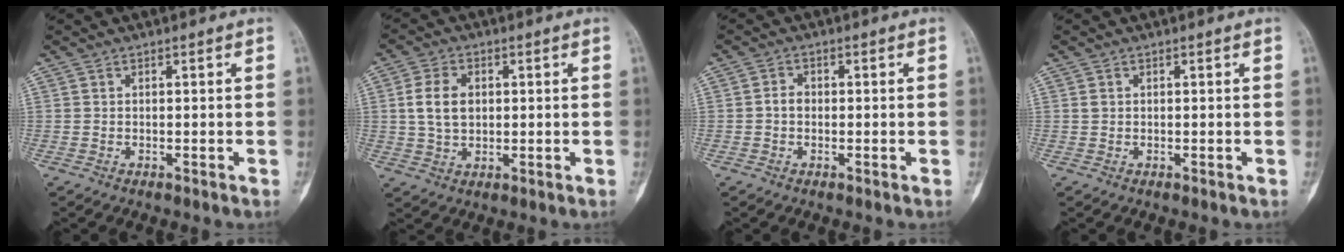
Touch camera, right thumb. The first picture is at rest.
{"total": 7.1, "force": [1.0, 4.9, 5.0], "torque": [-0.083, 0.000, 0.020]}
{"total": 2.0, "force": [-0.3, 1.5, 1.2], "torque": [-0.014, 0.008, -0.010]}
{"total": 0.6, "force": [0.2, 0.5, 0.3], "torque": [-0.003, 0.003, 0.004]}